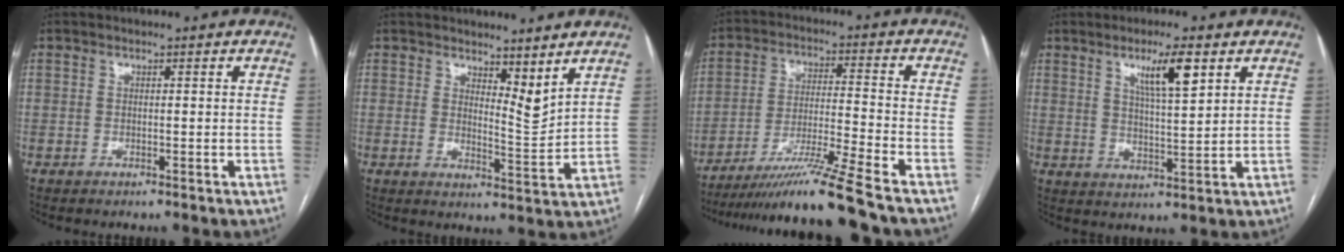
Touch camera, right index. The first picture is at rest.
{"total": 4.8, "force": [3.8, 1.1, 2.7], "torque": [-0.043, -0.018, 0.066]}
{"total": 13.4, "force": [-11.0, -3.0, 7.1], "torque": [-0.118, -0.025, -0.187]}
{"total": 7.1, "force": [3.7, 0.7, 6.0], "torque": [-0.105, -0.003, 0.066]}